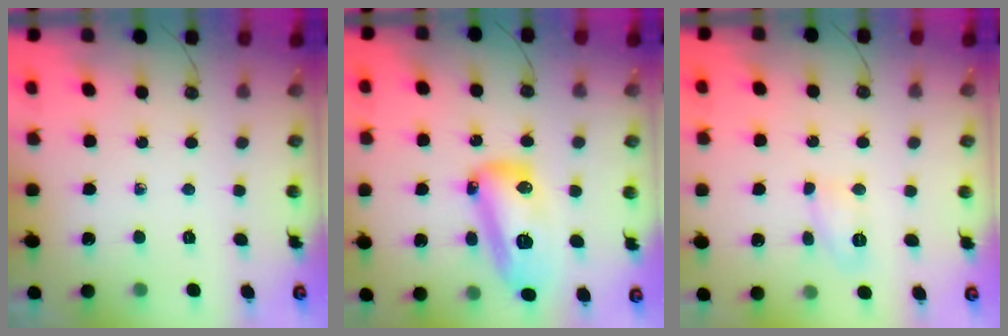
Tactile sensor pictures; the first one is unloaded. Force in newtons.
{"total": 14.4, "press": 14.3, "slide": 1.6}
{"total": 6.2, "press": 6.2, "slide": 0.4}